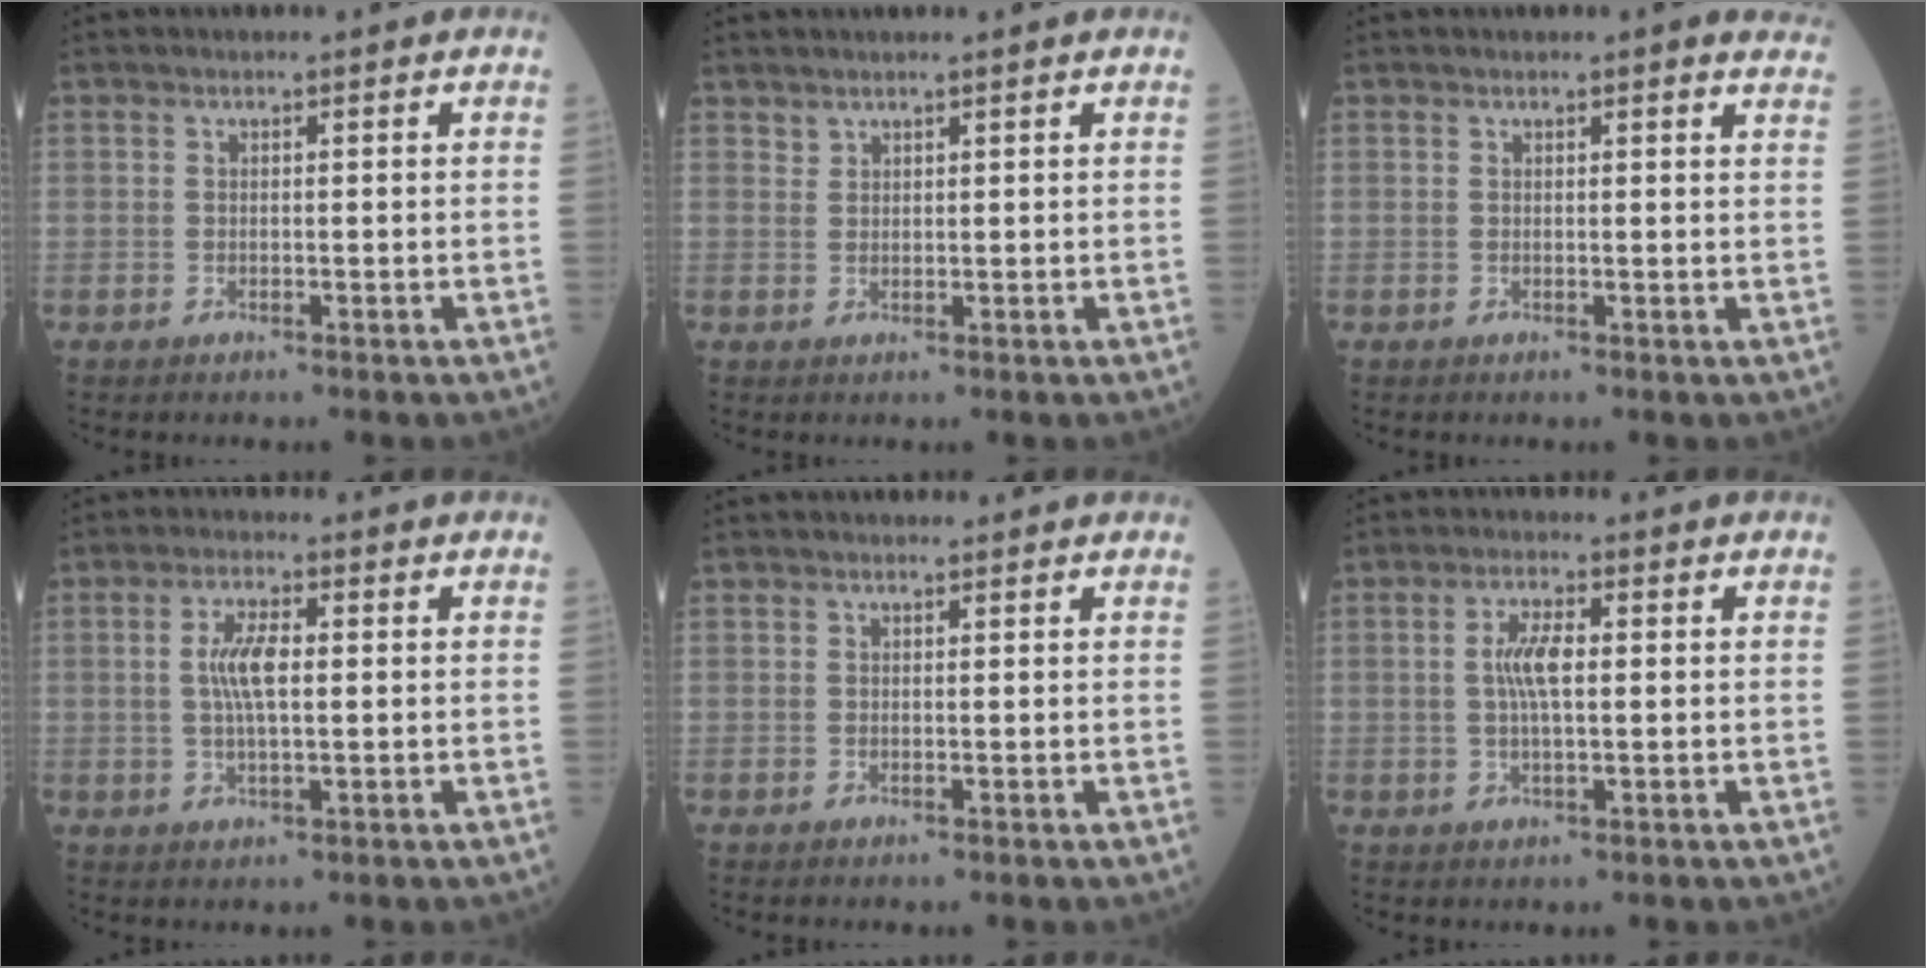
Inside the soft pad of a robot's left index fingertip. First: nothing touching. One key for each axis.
{"total": 1.7, "fx": 1.7, "fy": 0.1, "fz": 0.4, "tx": -0.002, "ty": 0.011, "tz": 0.033}
{"total": 4.8, "fx": 4.4, "fy": 0.5, "fz": 1.7, "tx": -0.009, "ty": -0.002, "tz": 0.024}
{"total": 5.5, "fx": 0.4, "fy": 1.4, "fz": 5.3, "tx": -0.114, "ty": 0.006, "tz": 0.006}
{"total": 0.6, "fx": 0.5, "fy": 0.3, "fz": 0.1, "tx": -0.009, "ty": -0.001, "tz": 0.005}
{"total": 4.9, "fx": 0.4, "fy": 1.2, "fz": 4.7, "tx": -0.101, "ty": 0.006, "tz": 0.005}